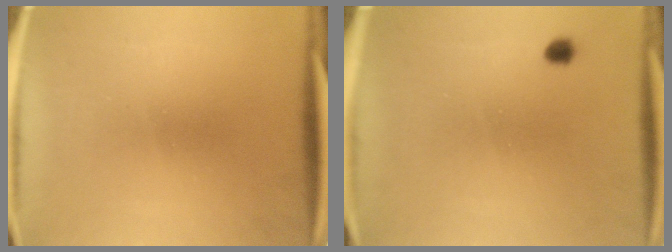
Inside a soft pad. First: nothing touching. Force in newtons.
{"total": 1.3}